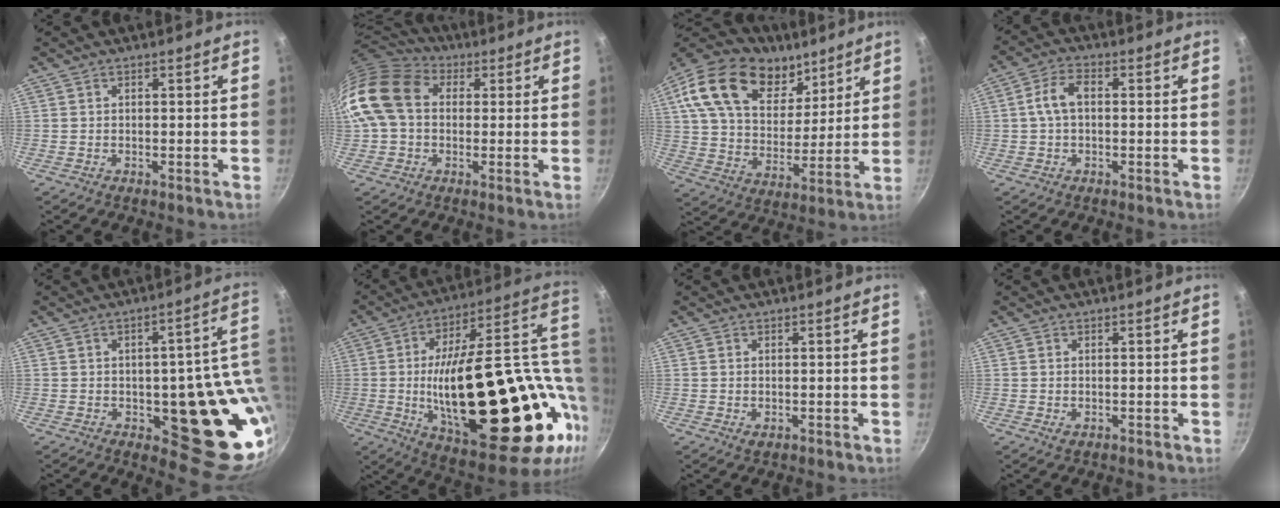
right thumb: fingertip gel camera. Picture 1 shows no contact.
{"total": 15.5, "force": [2.2, 11.7, 9.9], "torque": [-0.179, 0.031, 0.025]}
{"total": 24.7, "force": [12.8, 15.7, 14.1], "torque": [-0.229, -0.032, 0.218]}
{"total": 8.0, "force": [0.2, 4.9, 6.3], "torque": [-0.114, 0.030, -0.006]}
{"total": 13.6, "force": [-3.1, 5.2, 12.1], "torque": [-0.087, 0.007, -0.033]}
{"total": 39.7, "force": [-2.2, 17.1, 35.8], "torque": [-0.527, -0.004, -0.009]}
{"total": 1.1, "force": [-0.1, 0.7, 0.8], "torque": [-0.012, -0.002, 0.000]}
{"total": 1.0, "force": [0.0, 0.7, 0.8], "torque": [-0.011, -0.002, 0.000]}